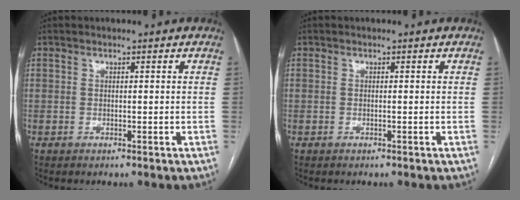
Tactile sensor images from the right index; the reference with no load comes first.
{"total": 0.0}